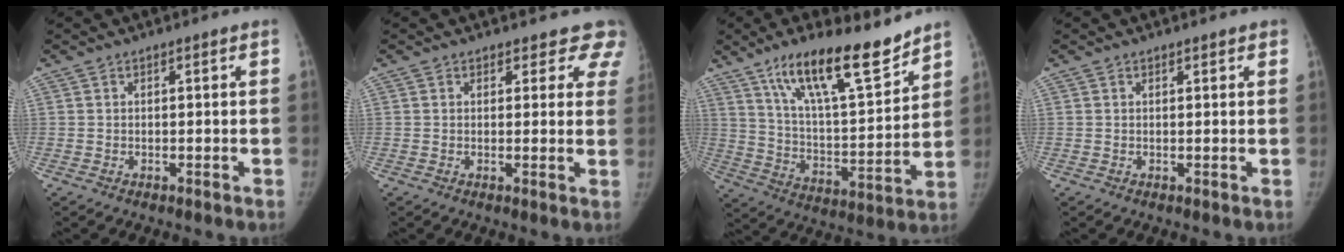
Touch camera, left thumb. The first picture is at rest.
{"total": 6.7, "force": [5.8, 3.3, 0.1], "torque": [0.058, -0.021, 0.036]}
{"total": 18.8, "force": [13.3, 5.0, 12.3], "torque": [-0.173, -0.074, 0.232]}
{"total": 0.9, "force": [0.7, 0.4, 0.3], "torque": [0.000, -0.003, 0.008]}